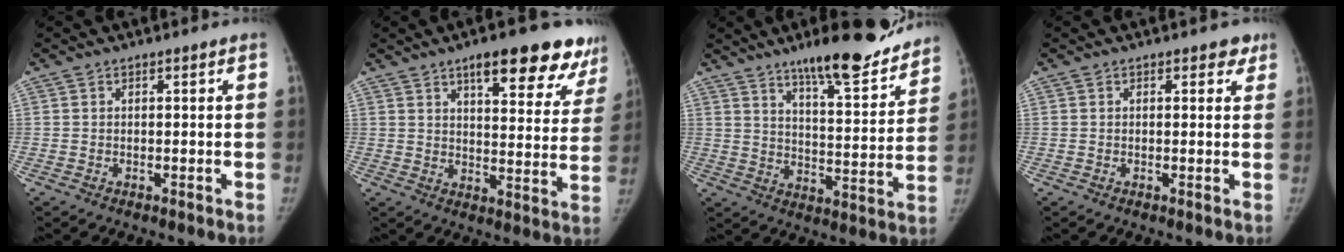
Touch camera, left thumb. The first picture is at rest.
{"total": 18.2, "force": [12.2, 6.2, 12.0], "torque": [-0.101, -0.048, 0.152]}
{"total": 18.9, "force": [14.5, 4.0, 11.3], "torque": [-0.131, -0.089, 0.228]}
{"total": 2.0, "force": [1.3, 1.2, 0.8], "torque": [0.018, -0.002, 0.008]}